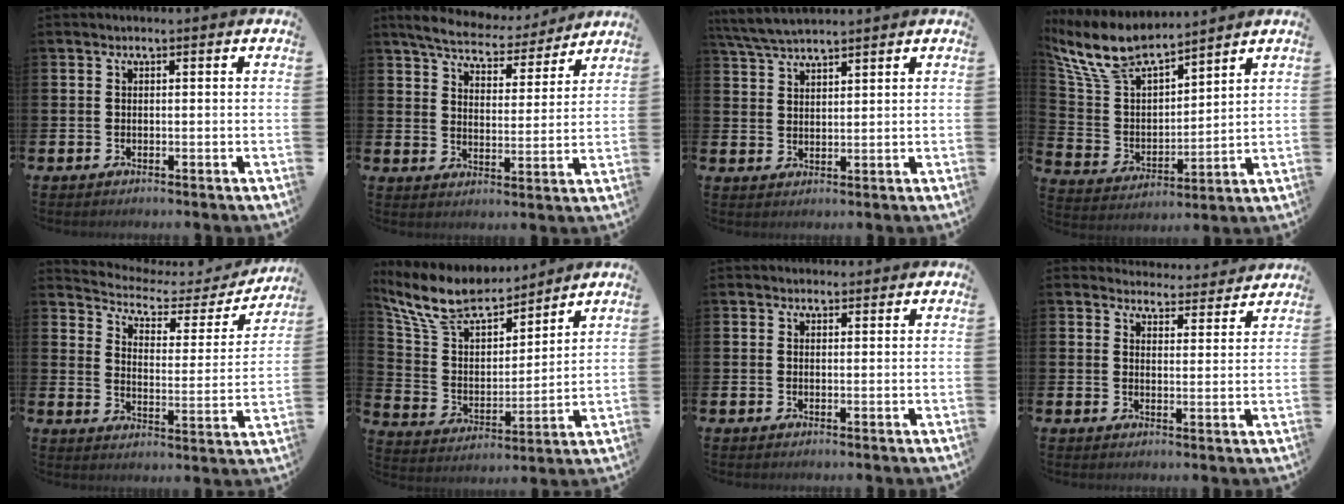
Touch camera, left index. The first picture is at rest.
{"total": 6.5, "force": [6.1, 1.4, 1.6], "torque": [-0.058, -0.039, 0.106]}
{"total": 4.8, "force": [4.5, 0.7, 1.4], "torque": [-0.043, -0.013, 0.084]}
{"total": 9.9, "force": [8.8, 2.6, 3.5], "torque": [-0.117, -0.049, 0.159]}
{"total": 4.6, "force": [3.6, 2.3, 1.7], "torque": [-0.051, -0.030, 0.049]}
{"total": 10.8, "force": [9.7, 3.2, 3.4], "torque": [-0.123, -0.056, 0.175]}
{"total": 1.0, "force": [0.9, 0.4, 0.0], "torque": [0.006, 0.003, 0.015]}
{"total": 4.0, "force": [3.9, 0.8, -0.2], "torque": [0.003, -0.034, 0.067]}